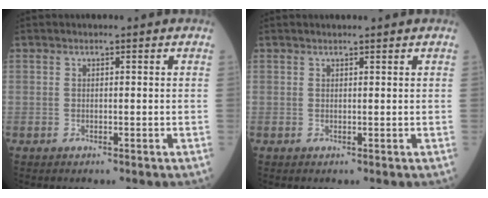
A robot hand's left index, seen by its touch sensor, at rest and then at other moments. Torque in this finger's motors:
{"motor_torque": [0.28, -0.14, 0.02, 0.02]}